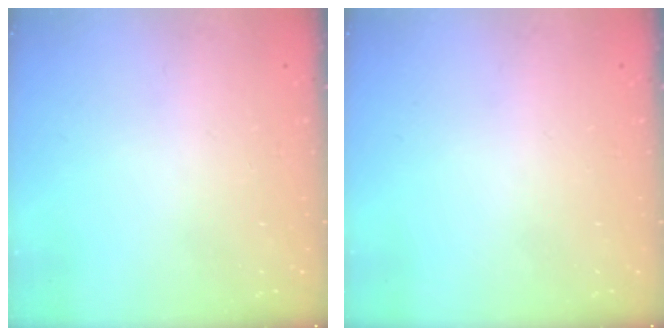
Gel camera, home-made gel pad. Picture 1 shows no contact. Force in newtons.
{"total": 0.0}